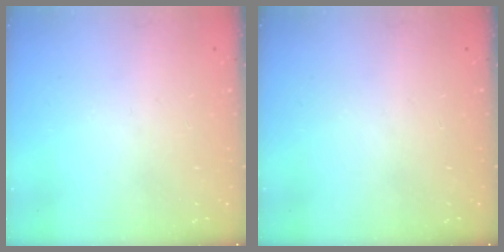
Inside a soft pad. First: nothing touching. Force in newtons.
{"total": 0.0}